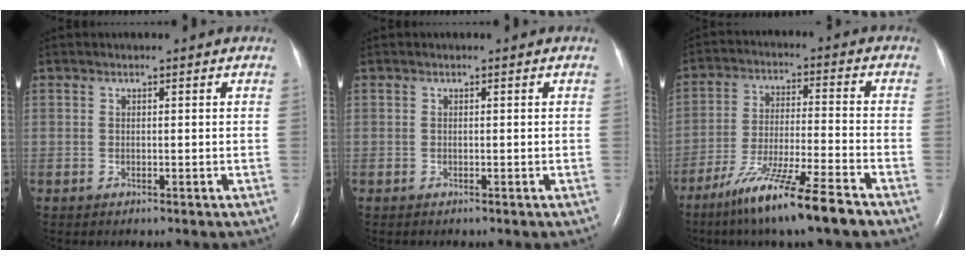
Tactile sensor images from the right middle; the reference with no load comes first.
{"total": 0.0}
{"total": 12.9, "force": [-9.2, -0.3, 9.0], "torque": [-0.170, -0.040, -0.164]}